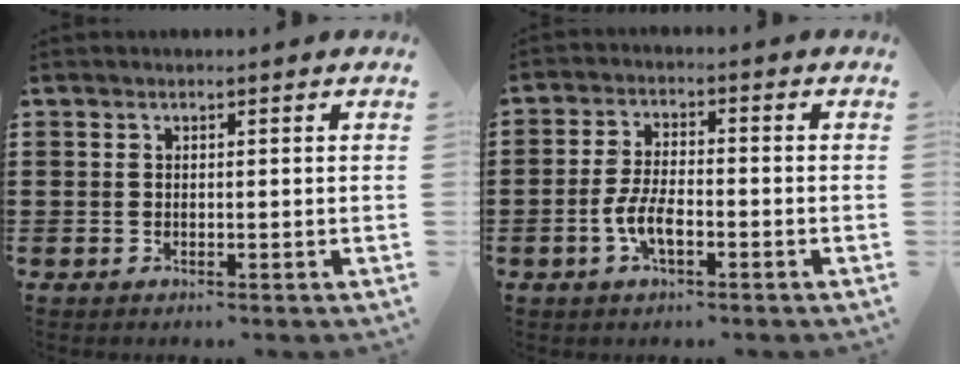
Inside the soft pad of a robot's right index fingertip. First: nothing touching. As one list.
[{"total": 5.3, "force": [-2.0, 1.9, 4.5], "torque": [-0.106, -0.005, -0.043]}]